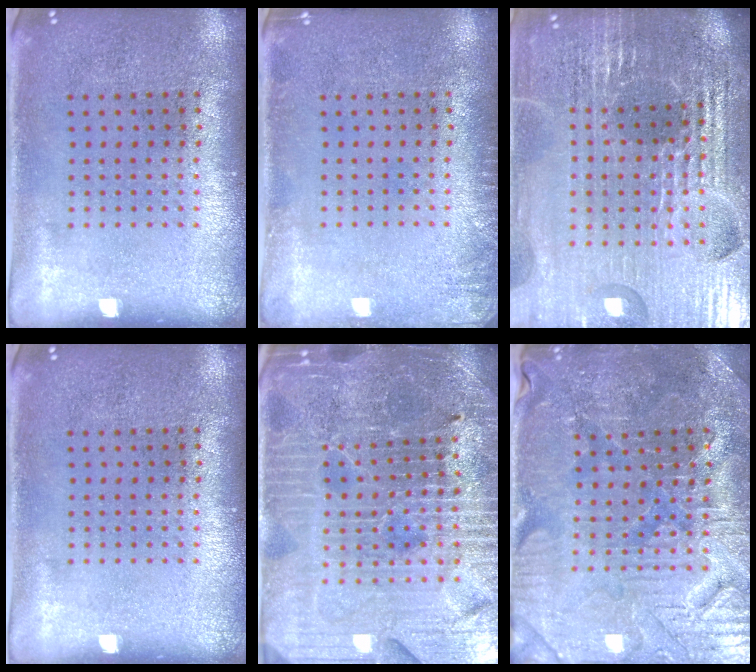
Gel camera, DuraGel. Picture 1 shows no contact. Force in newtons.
{"total": 1.4, "press": 1.3, "slide": 0.2}
{"total": 5.9, "press": 5.3, "slide": 2.6}
{"total": 0.0}
{"total": 5.4, "press": 5.0, "slide": 1.9}
{"total": 3.6, "press": 3.6, "slide": 0.5}